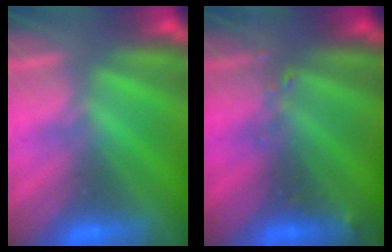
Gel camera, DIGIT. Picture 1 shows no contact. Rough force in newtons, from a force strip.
{"total": 2.4}